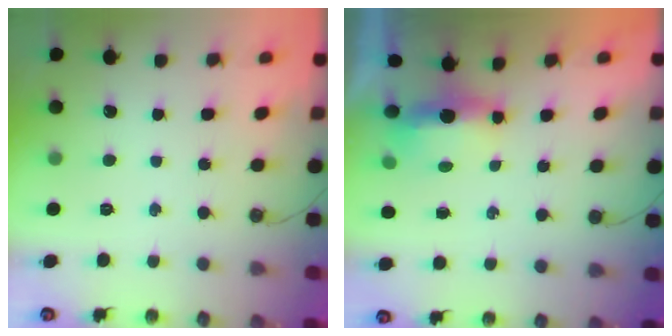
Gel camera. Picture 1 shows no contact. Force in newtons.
{"total": 11.6, "press": 6.5, "slide": 9.7}